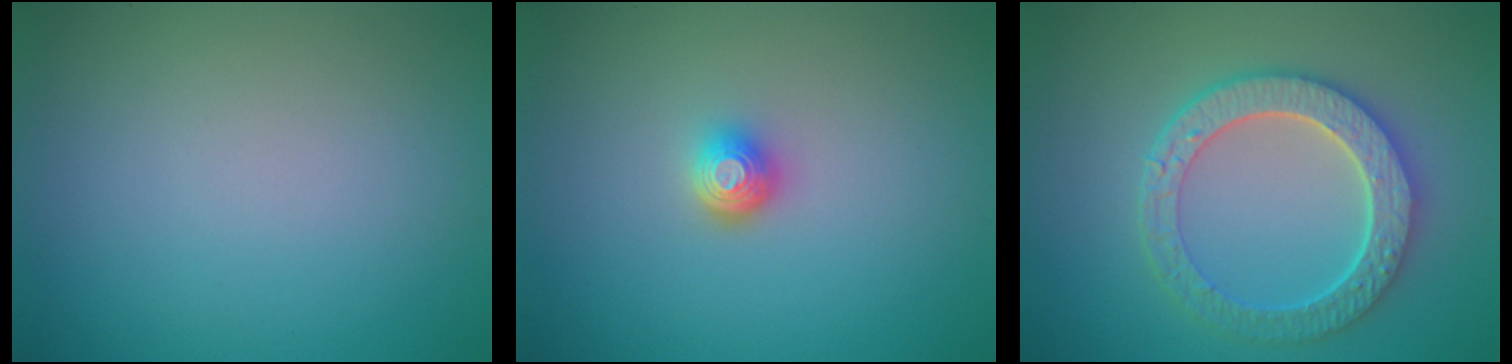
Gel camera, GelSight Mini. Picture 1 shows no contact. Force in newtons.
{"total": 1.8, "press": 1.3, "slide": 1.2}
{"total": 5.6, "press": 4.7, "slide": 3.1}